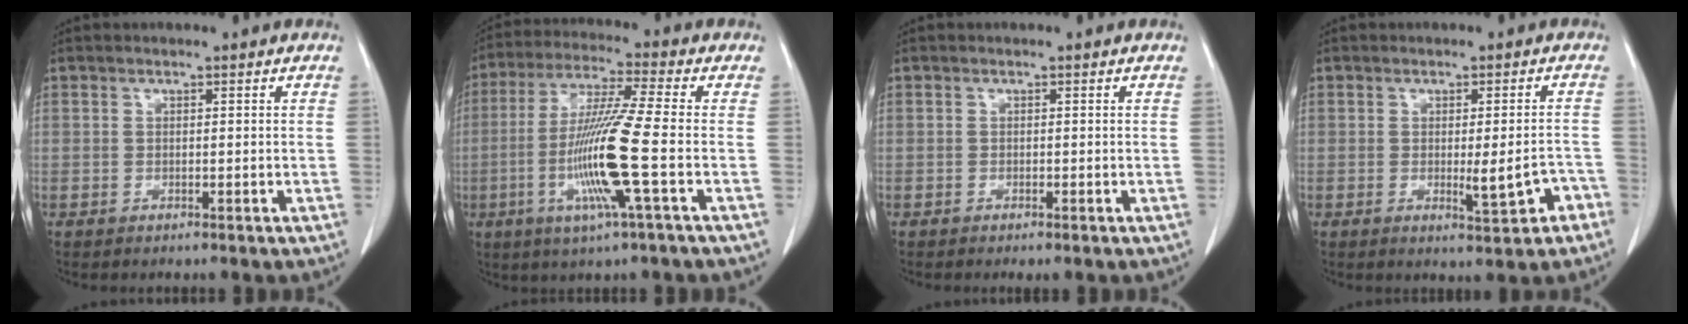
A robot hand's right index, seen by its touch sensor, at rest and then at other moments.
{"total": 12.9, "force": [-3.1, -1.2, 12.5], "torque": [-0.256, -0.017, -0.068]}
{"total": 0.7, "force": [-0.5, 0.1, 0.5], "torque": [-0.014, -0.004, -0.005]}
{"total": 5.2, "force": [-2.1, 0.9, 4.7], "torque": [-0.057, -0.003, -0.022]}